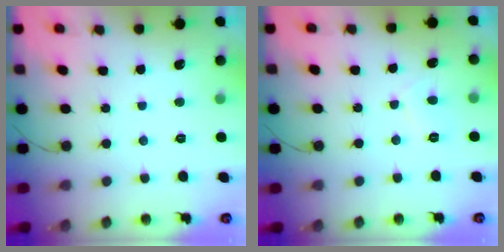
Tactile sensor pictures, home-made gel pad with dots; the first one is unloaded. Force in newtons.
{"total": 1.8, "press": 1.7, "slide": 0.7}